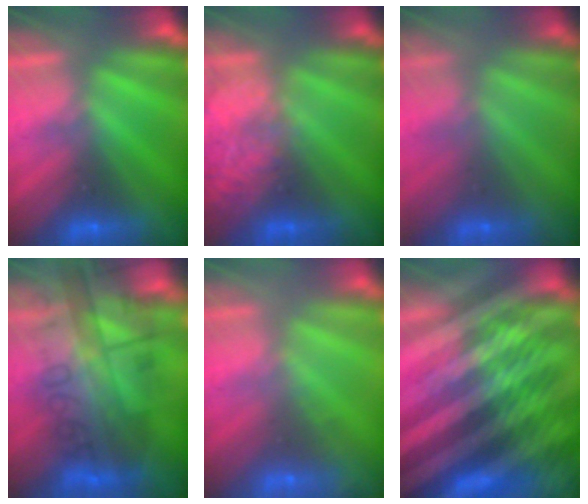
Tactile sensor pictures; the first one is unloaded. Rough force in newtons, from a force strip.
{"total": 2.1}
{"total": 1.4}
{"total": 5.7}
{"total": 1.8}
{"total": 9.3}